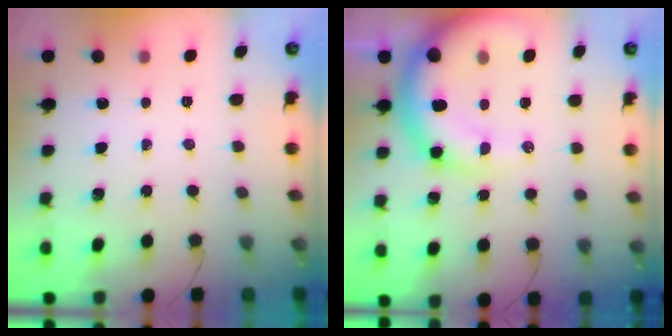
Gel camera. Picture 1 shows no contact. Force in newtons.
{"total": 15.2, "press": 14.7, "slide": 3.7}